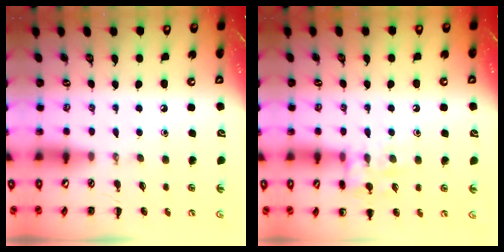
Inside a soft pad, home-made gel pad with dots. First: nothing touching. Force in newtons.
{"total": 10.9, "press": 10.8, "slide": 1.2}